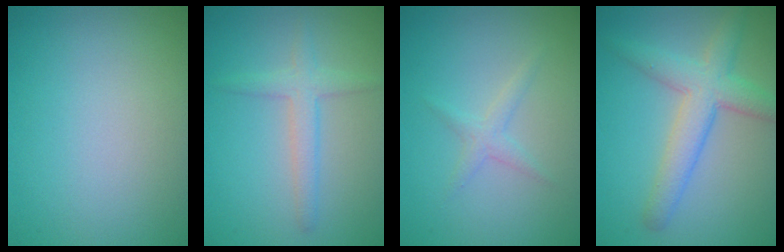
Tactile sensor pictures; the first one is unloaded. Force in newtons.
{"total": 2.3, "press": 2.3, "slide": 0.1}
{"total": 1.3, "press": 1.3, "slide": 0.0}
{"total": 4.6, "press": 4.6, "slide": 0.1}